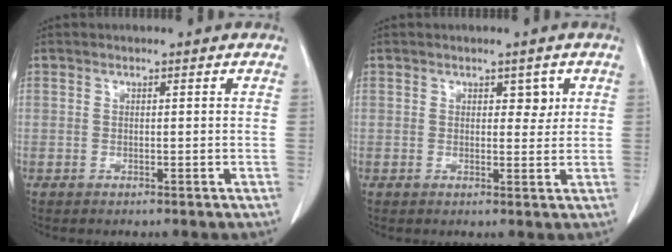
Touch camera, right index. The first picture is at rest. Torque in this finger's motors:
{"motor_torque": [-0.01, 0.08, -0.02, 0.00]}